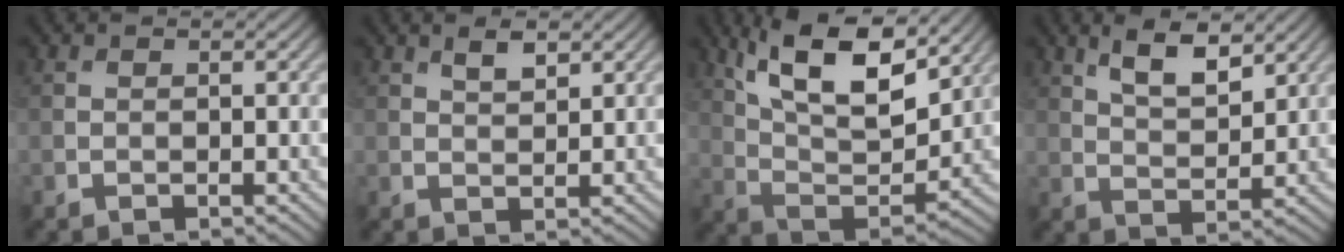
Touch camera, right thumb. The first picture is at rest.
{"total": 2.4, "force": [1.5, 0.9, 1.6], "torque": [-0.032, 0.000, 0.030]}
{"total": 15.7, "force": [9.2, 6.0, 11.2], "torque": [-0.214, 0.002, 0.152]}
{"total": 6.4, "force": [3.9, 2.3, 4.4], "torque": [-0.090, -0.001, 0.078]}